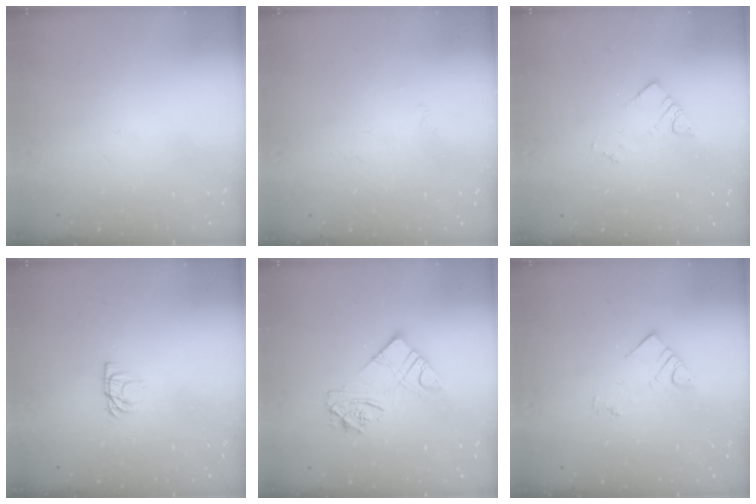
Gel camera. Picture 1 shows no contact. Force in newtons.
{"total": 1.7, "press": 1.6, "slide": 0.4}
{"total": 3.6, "press": 3.6, "slide": 0.1}
{"total": 4.1, "press": 4.1, "slide": 0.6}
{"total": 10.9, "press": 10.8, "slide": 0.9}
{"total": 3.8, "press": 3.8, "slide": 0.4}